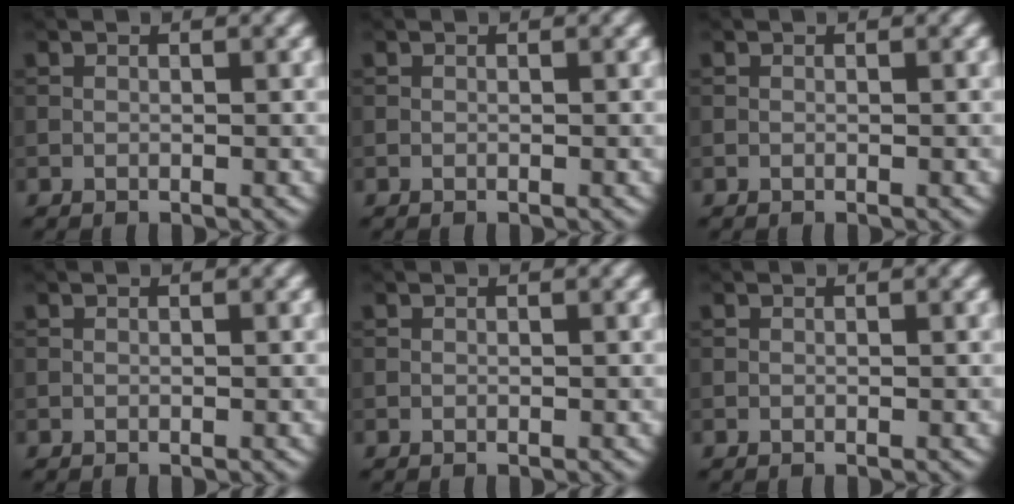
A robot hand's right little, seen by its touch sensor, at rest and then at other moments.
{"total": 0.0}
{"total": 0.0}
{"total": 0.0}
{"total": 0.0}
{"total": 0.0}